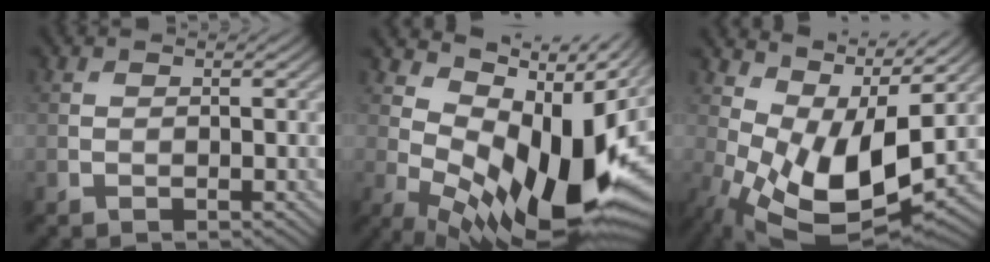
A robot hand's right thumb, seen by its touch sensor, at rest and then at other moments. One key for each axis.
{"total": 16.3, "fx": 2.0, "fy": 8.4, "fz": 13.9, "tx": -0.231, "ty": -0.015, "tz": 0.043}
{"total": 13.3, "fx": 1.1, "fy": 6.8, "fz": 11.4, "tx": -0.236, "ty": -0.027, "tz": 0.037}